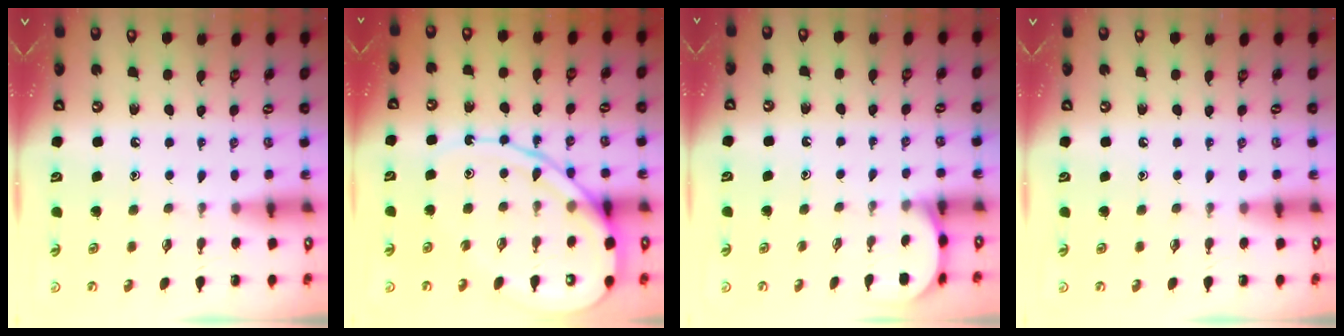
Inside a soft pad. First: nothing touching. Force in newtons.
{"total": 13.0, "press": 12.9, "slide": 1.4}
{"total": 1.4, "press": 1.4, "slide": 0.1}
{"total": 0.0}